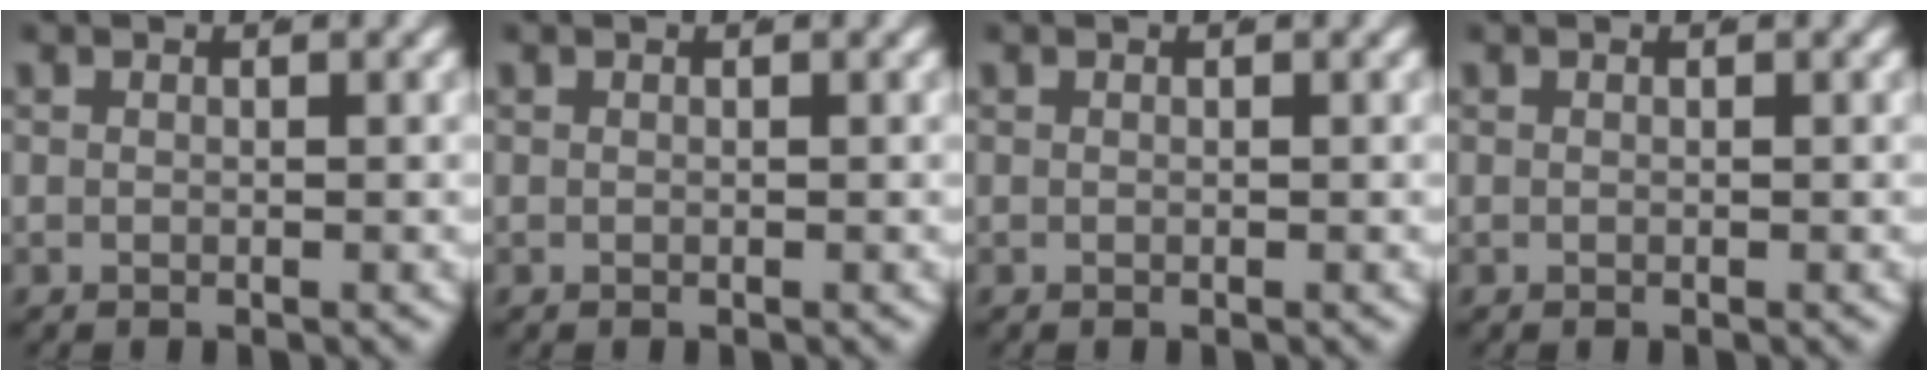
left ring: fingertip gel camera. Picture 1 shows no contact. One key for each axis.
{"total": 0.0}
{"total": 0.0}
{"total": 0.0}